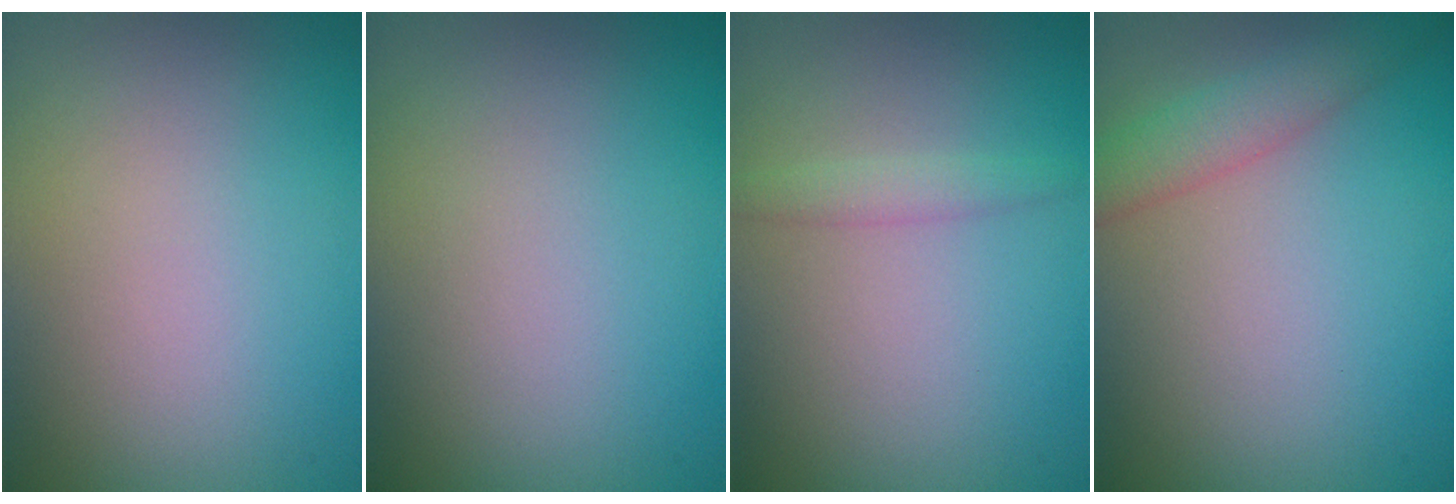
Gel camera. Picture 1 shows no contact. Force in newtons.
{"total": 0.0}
{"total": 1.3, "press": 1.3, "slide": 0.1}
{"total": 3.0, "press": 3.0, "slide": 0.1}